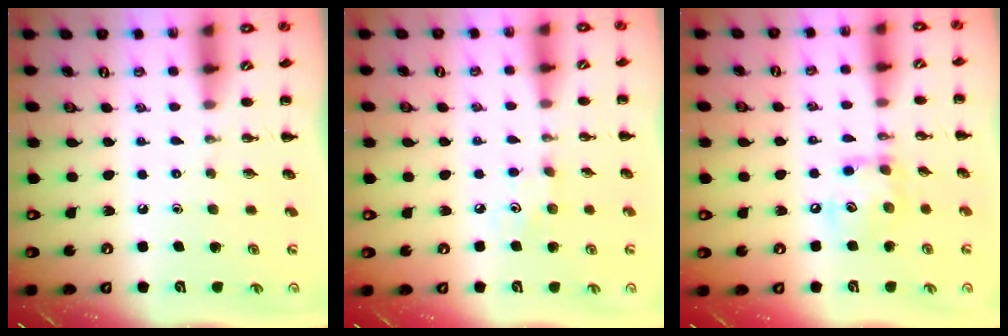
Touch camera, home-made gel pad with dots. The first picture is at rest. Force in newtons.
{"total": 3.7, "press": 3.6, "slide": 0.9}
{"total": 10.1, "press": 10.1, "slide": 0.6}